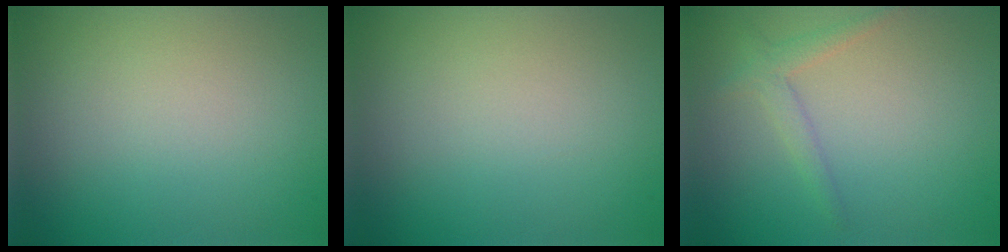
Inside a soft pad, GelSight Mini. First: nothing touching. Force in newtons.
{"total": 0.0}
{"total": 1.8, "press": 1.8, "slide": 0.2}